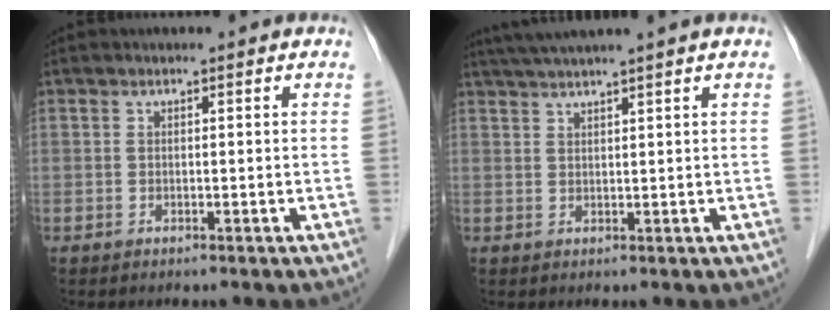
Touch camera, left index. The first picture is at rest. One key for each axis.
{"total": 5.7, "fx": 4.6, "fy": -1.5, "fz": 3.0, "tx": -0.047, "ty": 0.027, "tz": 0.083}